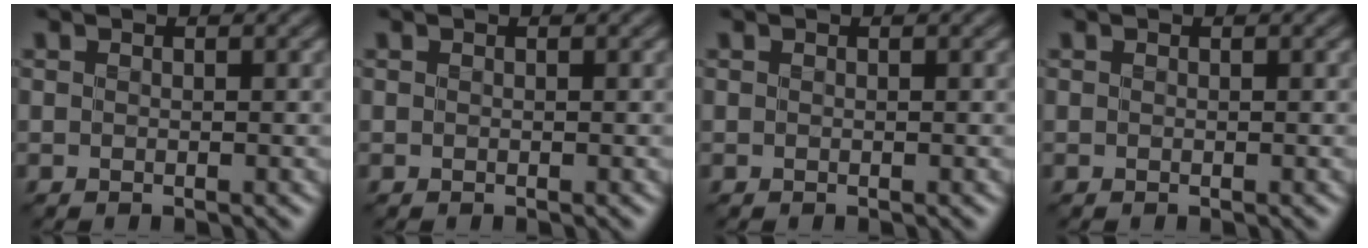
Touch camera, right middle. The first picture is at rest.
{"total": 0.0}
{"total": 0.0}
{"total": 0.0}